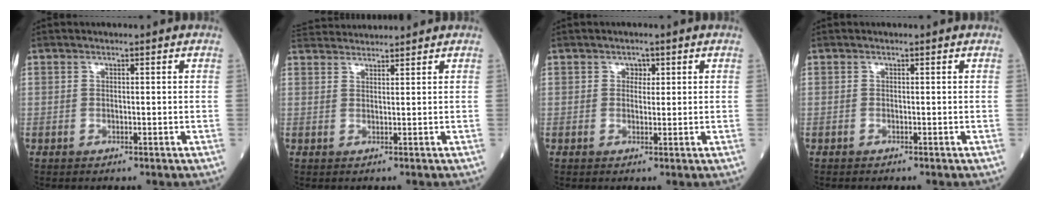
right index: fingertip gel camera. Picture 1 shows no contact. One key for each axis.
{"total": 5.5, "fx": 5.4, "fy": -0.2, "fz": 0.9, "tx": -0.022, "ty": 0.041, "tz": 0.090}
{"total": 1.4, "fx": 0.6, "fy": 1.1, "fz": 0.7, "tx": -0.004, "ty": 0.000, "tz": 0.006}
{"total": 0.6, "fx": -0.5, "fy": 0.0, "fz": 0.2, "tx": 0.003, "ty": 0.000, "tz": -0.009}